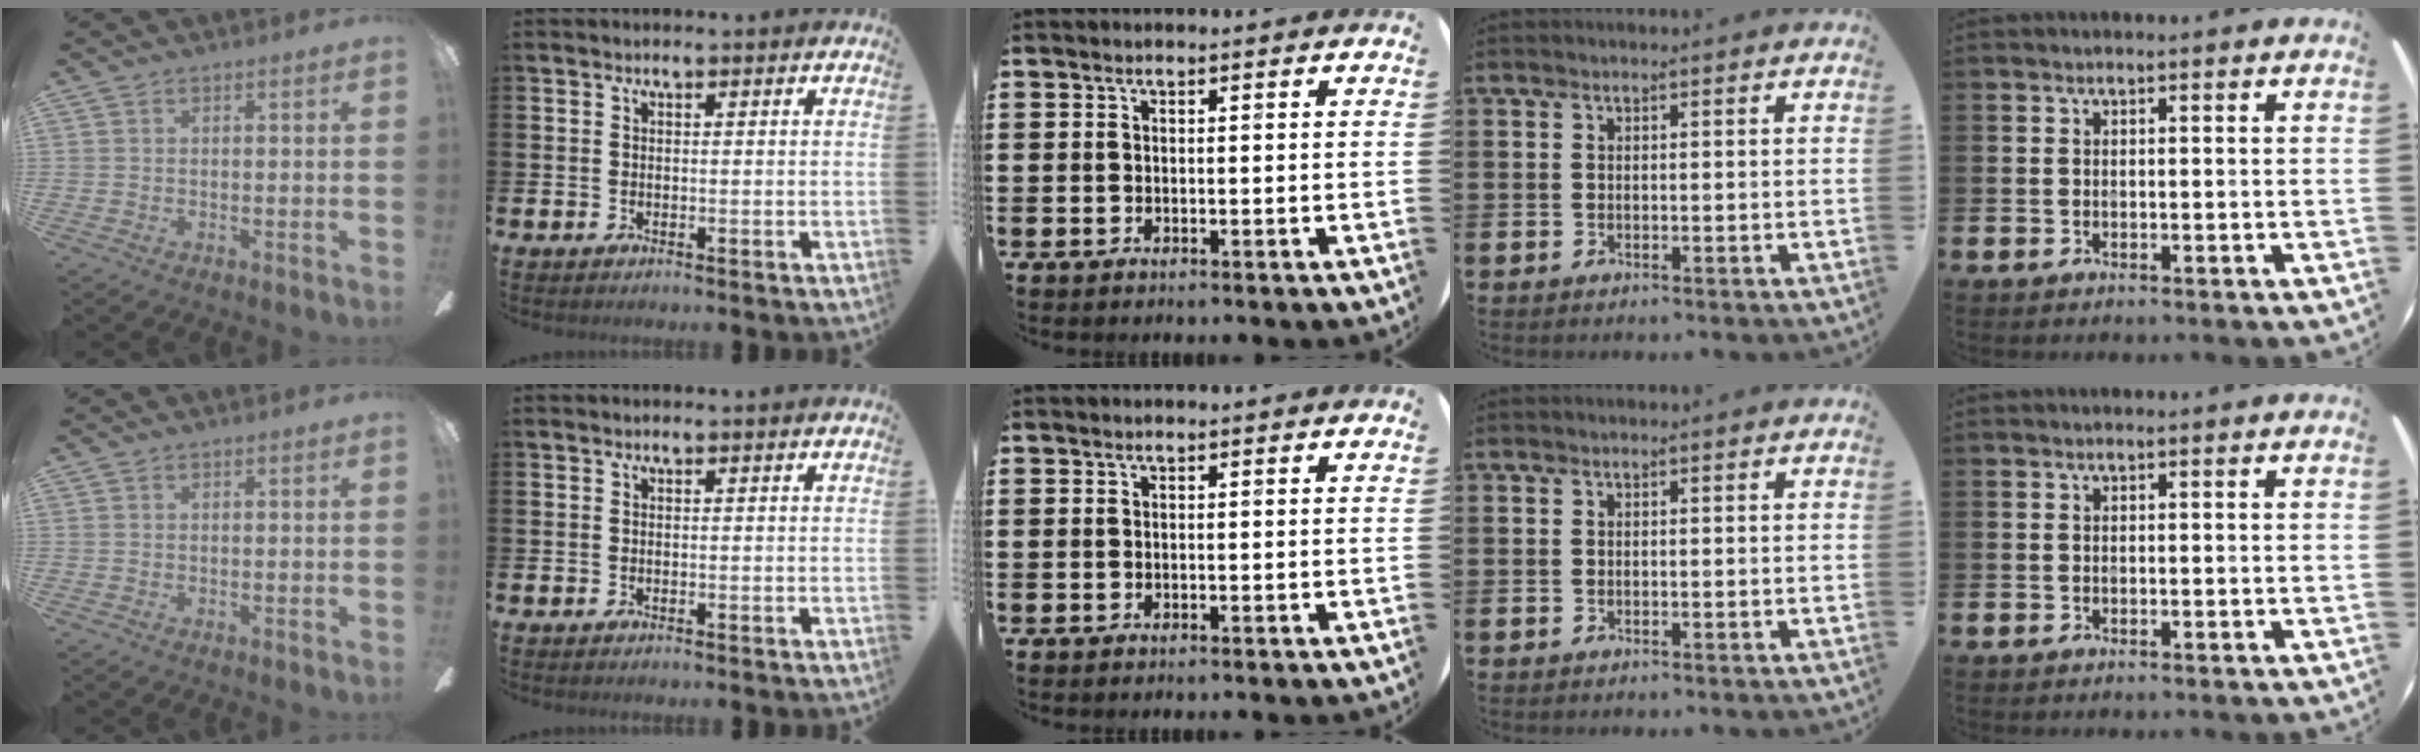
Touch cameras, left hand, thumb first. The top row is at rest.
{}